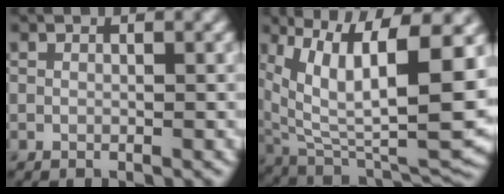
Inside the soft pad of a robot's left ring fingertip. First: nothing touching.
{"total": 13.6, "force": [4.3, 5.4, 11.8], "torque": [-0.210, -0.007, 0.083]}